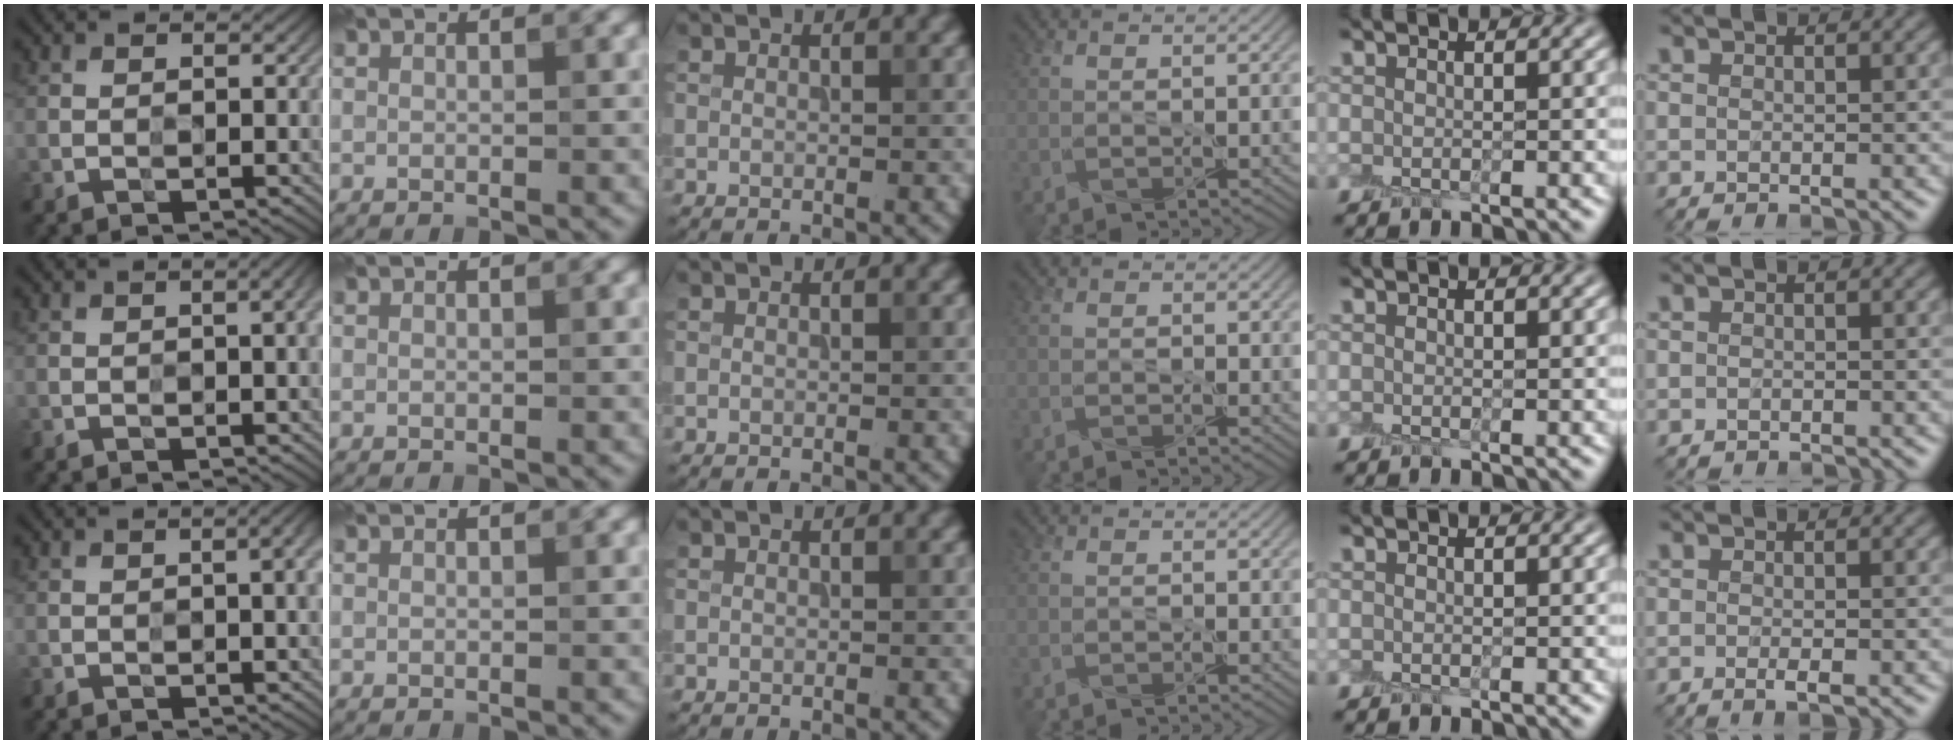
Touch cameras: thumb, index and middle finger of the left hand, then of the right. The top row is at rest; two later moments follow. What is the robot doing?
{"motion": "peel", "object": "plastic wrap"}